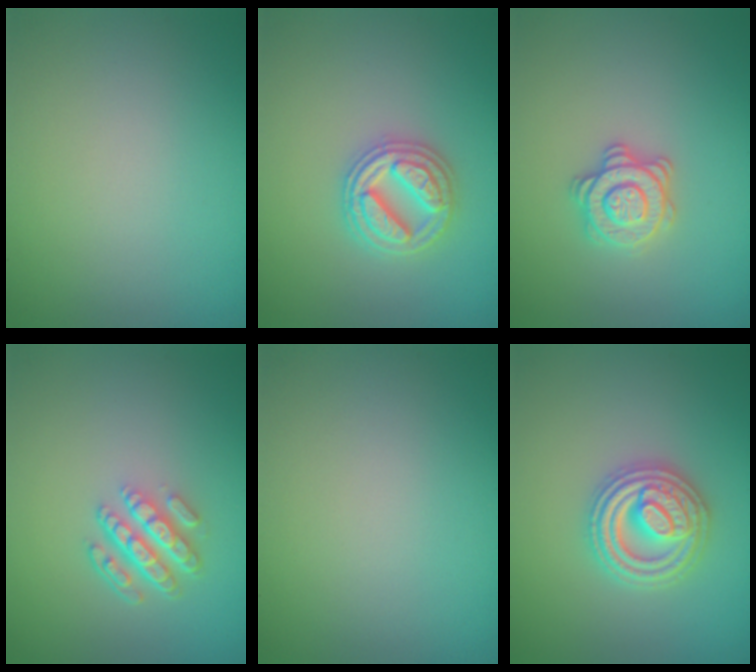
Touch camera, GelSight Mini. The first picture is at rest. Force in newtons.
{"total": 4.4, "press": 4.3, "slide": 0.5}
{"total": 2.9, "press": 2.7, "slide": 1.1}
{"total": 4.3, "press": 3.2, "slide": 2.9}
{"total": 0.0}
{"total": 4.9, "press": 4.9, "slide": 0.7}